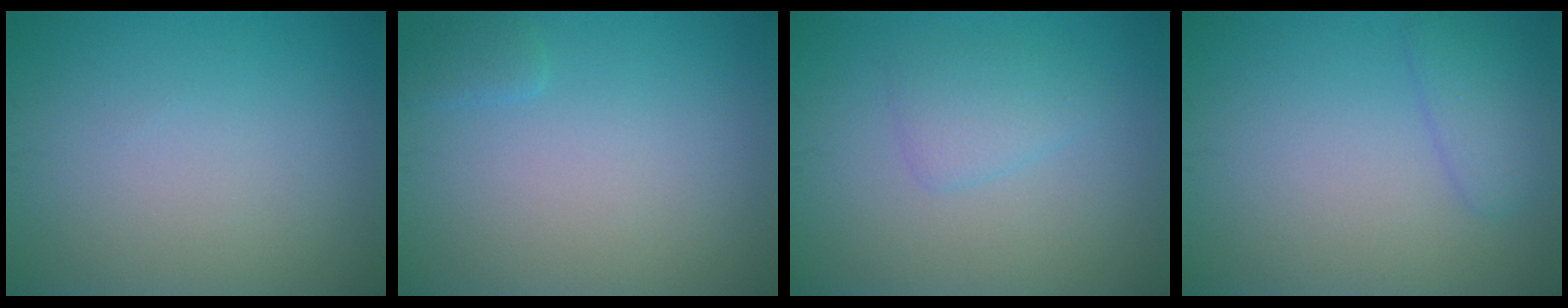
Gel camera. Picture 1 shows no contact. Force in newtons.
{"total": 0.9, "press": 0.9, "slide": 0.1}
{"total": 1.9, "press": 1.9, "slide": 0.2}
{"total": 2.2, "press": 2.2, "slide": 0.1}